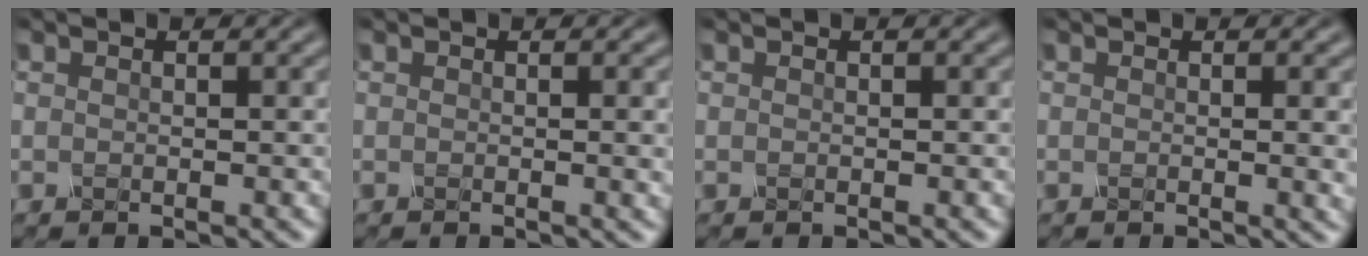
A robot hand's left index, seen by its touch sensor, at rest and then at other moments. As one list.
[{"total": 2.2, "force": [0.0, 0.7, 2.1], "torque": [-0.017, 0.001, -0.004]}, {"total": 0.0}, {"total": 2.7, "force": [0.1, 0.9, 2.5], "torque": [-0.022, 0.001, -0.002]}]